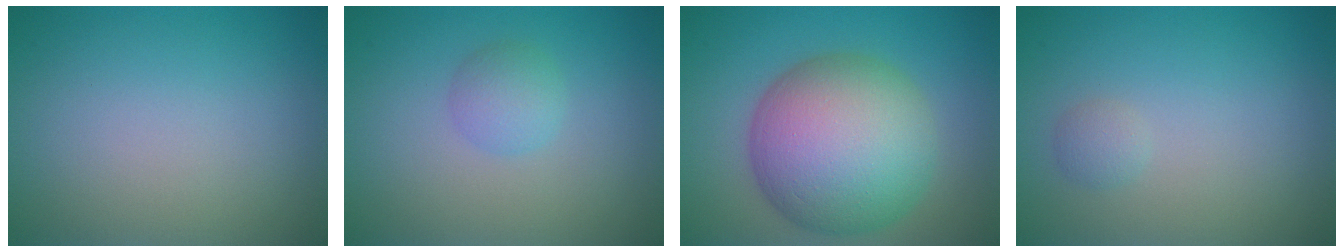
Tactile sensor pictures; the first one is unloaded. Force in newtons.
{"total": 1.9, "press": 1.9, "slide": 0.1}
{"total": 12.2, "press": 12.2, "slide": 0.4}
{"total": 0.9, "press": 0.9, "slide": 0.0}